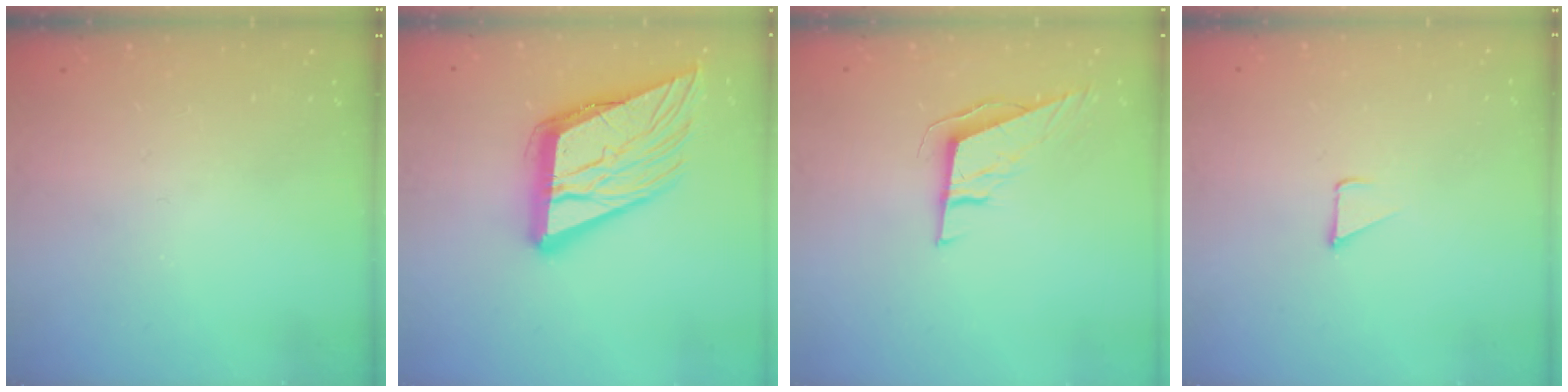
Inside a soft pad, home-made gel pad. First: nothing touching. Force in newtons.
{"total": 20.5, "press": 20.2, "slide": 3.3}
{"total": 6.9, "press": 6.3, "slide": 2.8}
{"total": 1.8, "press": 1.7, "slide": 0.1}